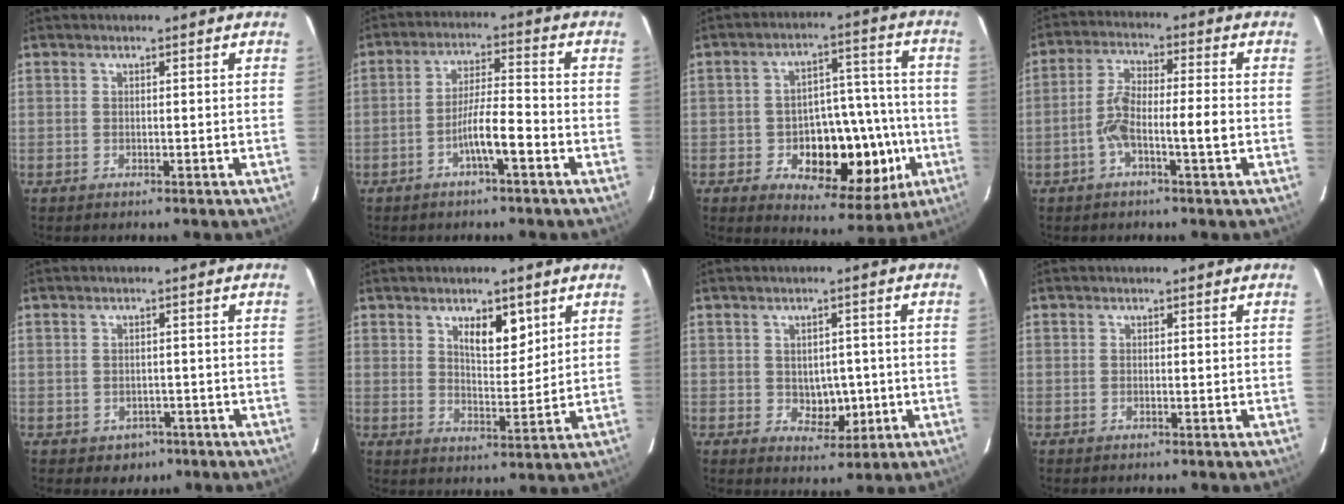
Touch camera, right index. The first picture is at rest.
{"total": 6.3, "force": [-3.0, 0.5, 5.6], "torque": [-0.101, 0.011, -0.052]}
{"total": 15.7, "force": [-4.4, 7.8, 12.9], "torque": [-0.161, 0.028, -0.048]}
{"total": 7.3, "force": [-2.1, 1.1, 6.9], "torque": [-0.136, 0.023, -0.042]}
{"total": 2.9, "force": [-1.5, 2.4, 0.9], "torque": [-0.010, 0.006, -0.010]}
{"total": 6.3, "force": [3.5, 2.4, 4.7], "torque": [-0.075, -0.003, 0.059]}
{"total": 4.8, "force": [-0.5, 3.4, 3.3], "torque": [-0.037, 0.003, 0.004]}
{"total": 0.0}